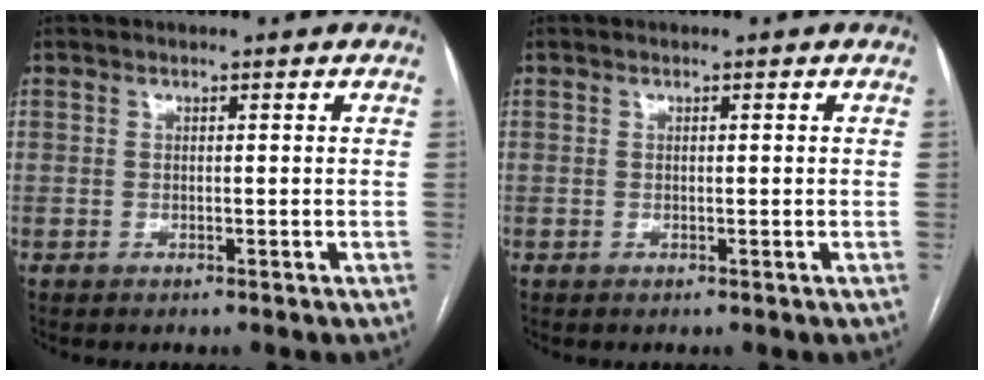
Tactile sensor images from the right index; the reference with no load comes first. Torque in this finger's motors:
{"motor_torque": [0.07, 0.08, -0.02, 0.01]}